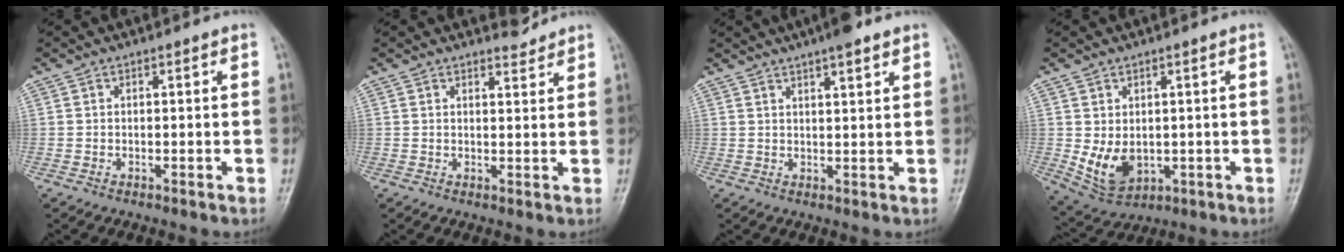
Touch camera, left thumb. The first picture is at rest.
{"total": 2.5, "force": [2.4, 0.6, 0.3], "torque": [0.008, -0.020, 0.034]}
{"total": 6.1, "force": [4.3, 1.4, 4.2], "torque": [-0.053, -0.005, 0.063]}
{"total": 7.9, "force": [-0.3, 5.6, 5.6], "torque": [-0.082, -0.013, 0.014]}